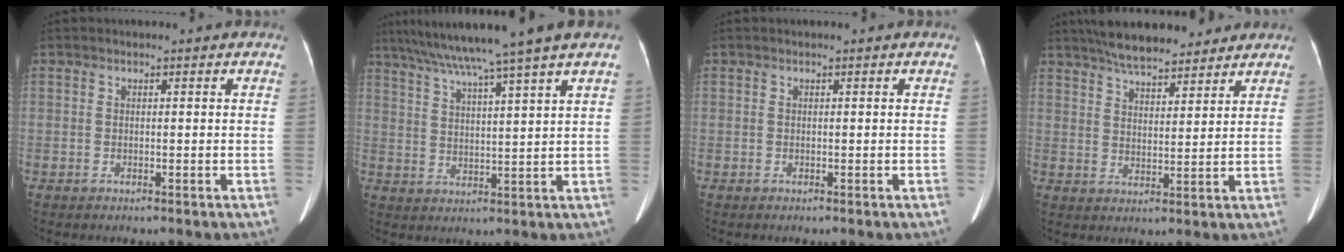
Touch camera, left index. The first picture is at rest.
{"total": 12.3, "force": [9.4, -2.8, 7.4], "torque": [-0.121, 0.002, 0.142]}
{"total": 0.0}
{"total": 10.6, "force": [9.1, 2.8, 4.7], "torque": [-0.075, 0.023, 0.141]}